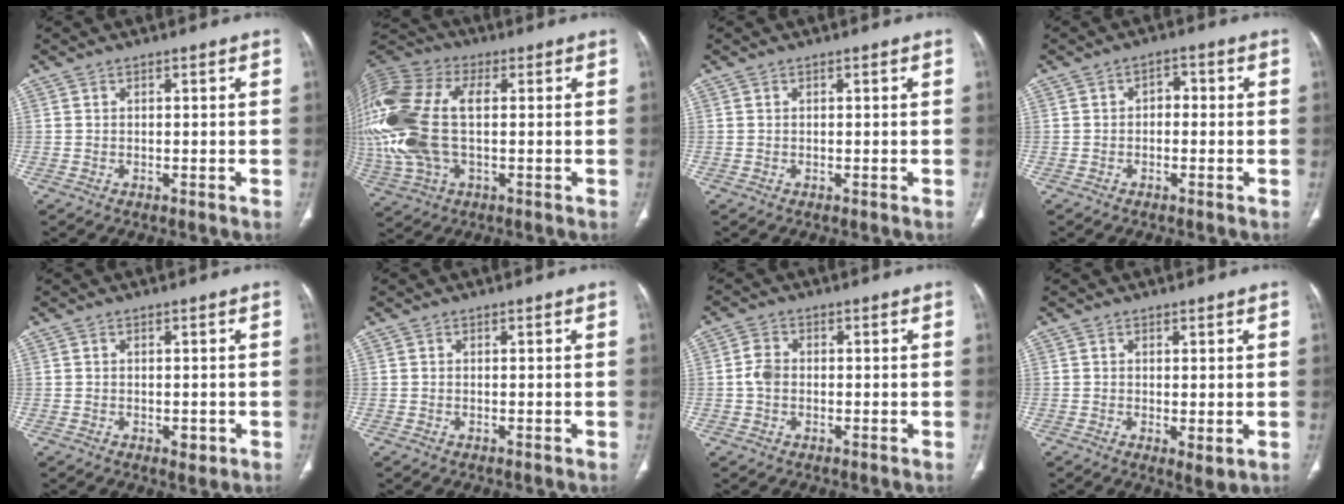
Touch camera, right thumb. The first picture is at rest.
{"total": 24.0, "force": [1.3, 13.4, 19.9], "torque": [-0.501, 0.015, 0.028]}
{"total": 0.0}
{"total": 2.6, "force": [-0.3, 1.8, 1.8], "torque": [-0.016, 0.013, -0.015]}
{"total": 1.9, "force": [-0.5, 1.1, 1.5], "torque": [-0.013, -0.001, -0.003]}
{"total": 0.0}
{"total": 3.2, "force": [-0.3, 2.3, 2.1], "torque": [-0.042, 0.007, -0.012]}
{"total": 2.7, "force": [-0.3, 1.0, 2.5], "torque": [-0.043, -0.013, -0.003]}